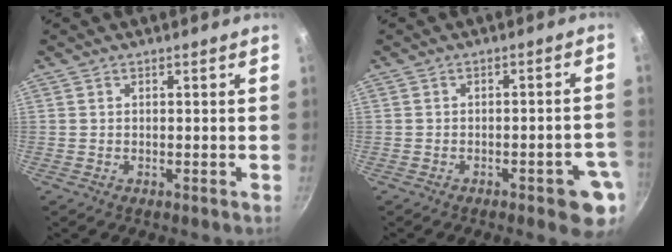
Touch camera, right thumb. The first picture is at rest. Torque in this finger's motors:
{"motor_torque": [1.56, 1.03, -0.25, -0.13, 0.01]}